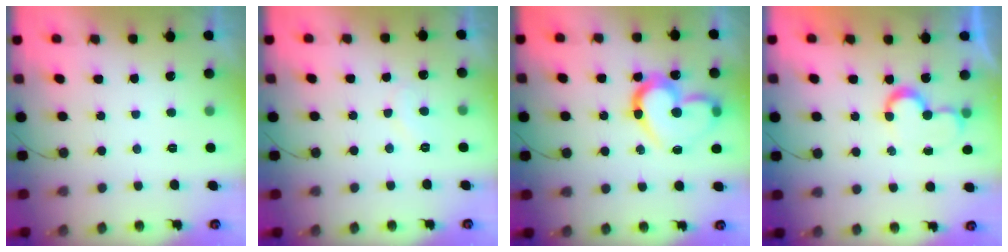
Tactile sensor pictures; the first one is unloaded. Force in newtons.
{"total": 6.2, "press": 6.1, "slide": 0.6}
{"total": 16.8, "press": 16.7, "slide": 1.5}
{"total": 7.2, "press": 7.1, "slide": 0.6}